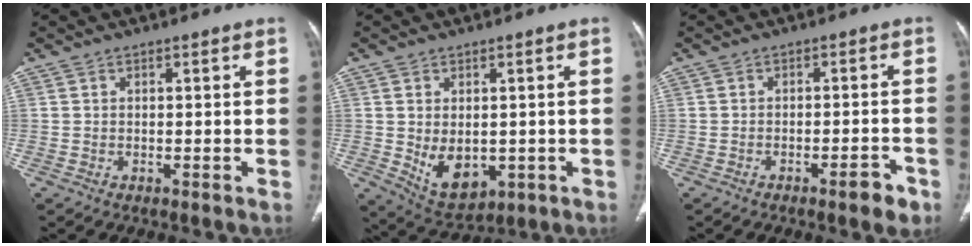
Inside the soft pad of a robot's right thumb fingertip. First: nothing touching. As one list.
[{"total": 8.3, "force": [-1.0, 5.4, 6.2], "torque": [-0.076, -0.012, 0.008]}, {"total": 4.4, "force": [-2.8, 1.2, 3.2], "torque": [-0.032, 0.016, -0.037]}]